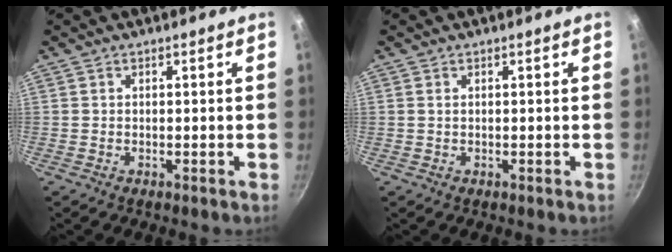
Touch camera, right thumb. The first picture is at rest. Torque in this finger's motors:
{"motor_torque": [-0.67, -0.13, -0.03, 0.40, -0.02]}